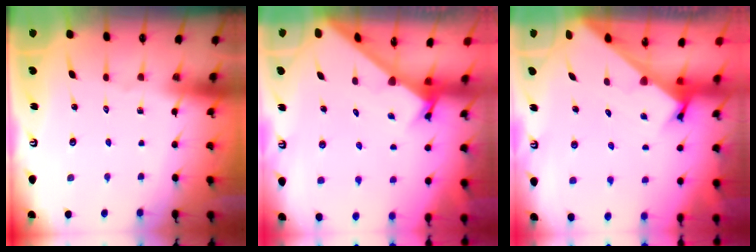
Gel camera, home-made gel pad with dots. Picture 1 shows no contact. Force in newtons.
{"total": 2.5, "press": 2.5, "slide": 0.2}
{"total": 2.4, "press": 2.4, "slide": 0.2}